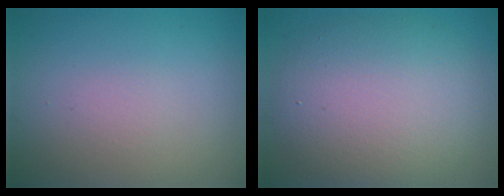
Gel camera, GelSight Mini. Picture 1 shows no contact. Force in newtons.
{"total": 8.6, "press": 8.6, "slide": 0.2}